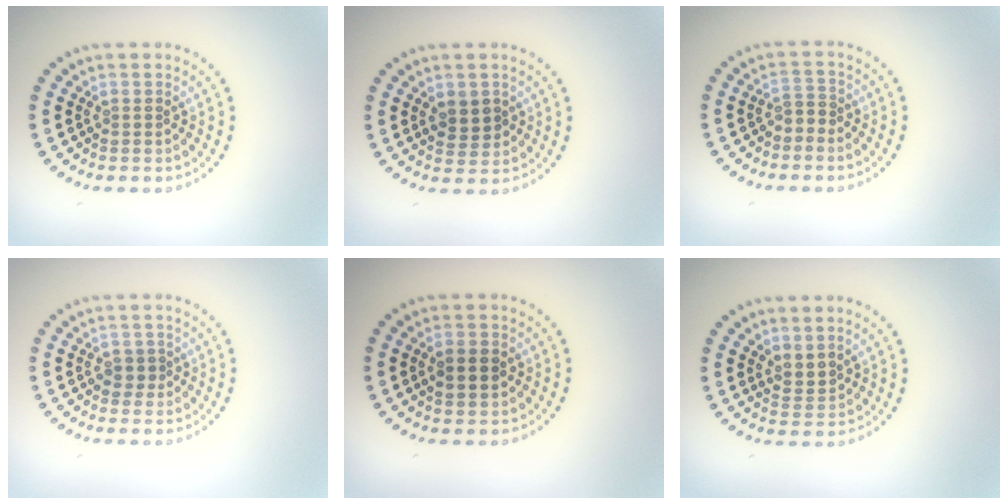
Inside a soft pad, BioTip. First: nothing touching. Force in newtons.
{"total": 2.4, "press": 2.3, "slide": 0.5}
{"total": 1.2, "press": 0.8, "slide": 0.8}
{"total": 1.0, "press": 0.8, "slide": 0.7}
{"total": 3.0, "press": 3.0, "slide": 0.2}
{"total": 1.7, "press": 1.3, "slide": 1.0}